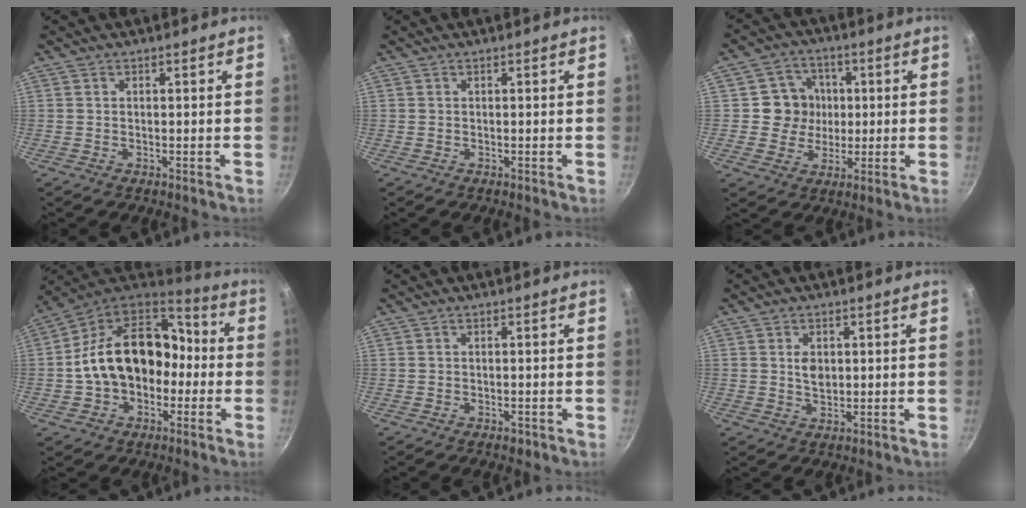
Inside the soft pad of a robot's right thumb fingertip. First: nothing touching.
{"total": 0.0}
{"total": 8.6, "force": [0.5, 8.2, 2.6], "torque": [0.005, 0.013, 0.005]}
{"total": 20.1, "force": [-1.8, 13.9, 14.4], "torque": [-0.206, 0.049, -0.035]}
{"total": 1.1, "force": [-0.6, 0.6, 0.7], "torque": [-0.006, 0.001, -0.007]}
{"total": 3.2, "force": [0.6, 2.1, 2.3], "torque": [-0.029, -0.004, 0.014]}